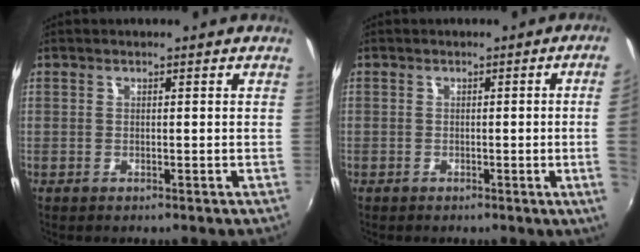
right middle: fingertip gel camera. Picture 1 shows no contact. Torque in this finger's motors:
{"motor_torque": [1.48, -0.66, -0.17, -0.21]}